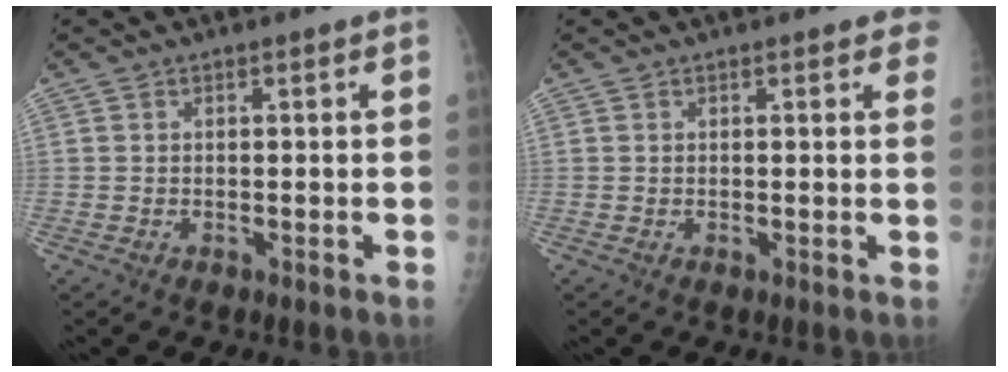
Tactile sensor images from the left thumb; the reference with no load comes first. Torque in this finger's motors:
{"motor_torque": [2.25, 1.07, 0.38, -0.51, 0.06]}